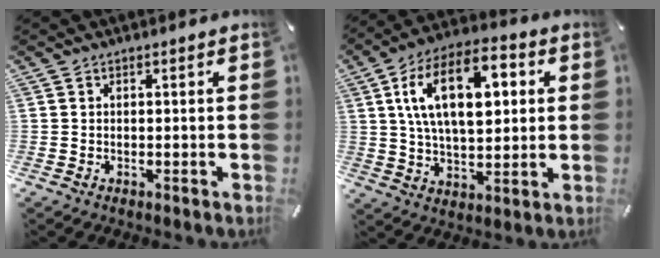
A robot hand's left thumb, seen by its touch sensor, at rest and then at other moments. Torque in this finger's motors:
{"motor_torque": [2.51, 2.51, 1.59, -1.19, 0.23]}